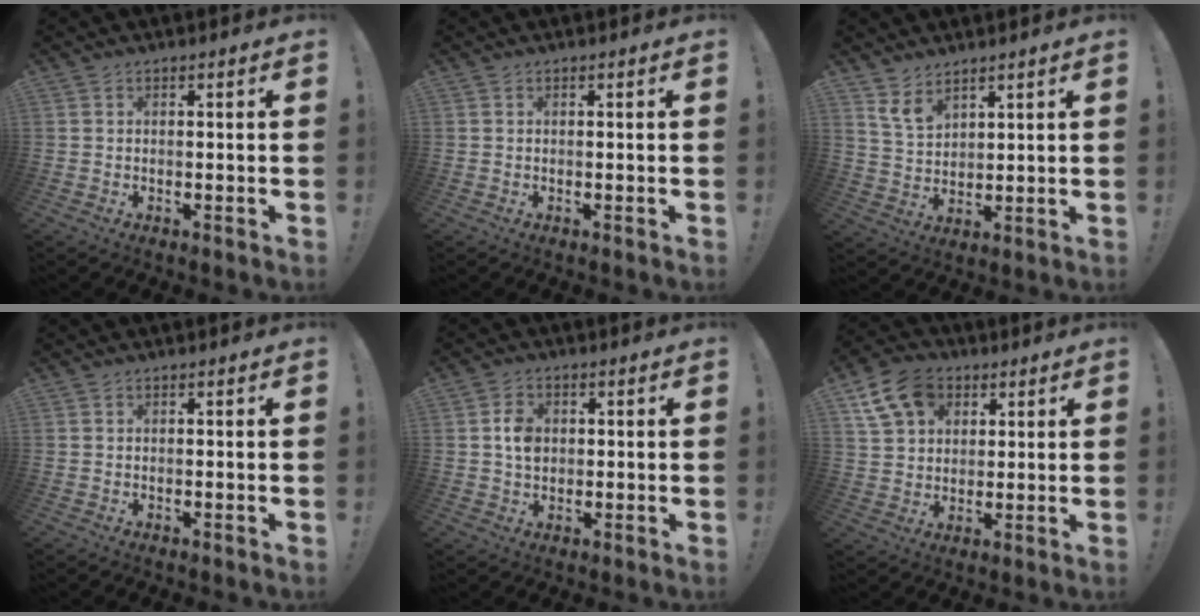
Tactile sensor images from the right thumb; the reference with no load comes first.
{"total": 0.0}
{"total": 6.7, "force": [5.1, 3.3, 2.9], "torque": [-0.055, -0.031, 0.098]}
{"total": 0.0}
{"total": 5.8, "force": [0.5, 4.6, 3.6], "torque": [-0.051, 0.006, 0.009]}
{"total": 13.5, "force": [6.1, 10.1, 6.4], "torque": [-0.106, -0.020, 0.124]}